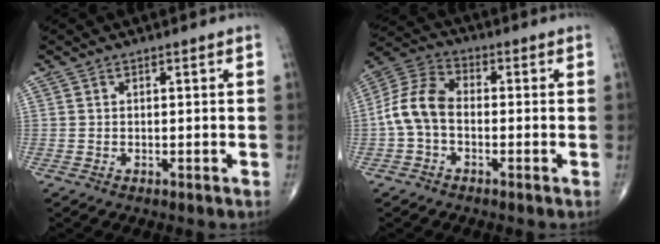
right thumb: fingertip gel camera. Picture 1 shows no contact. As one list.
[{"total": 8.8, "force": [-1.3, 5.7, 6.6], "torque": [-0.132, 0.028, -0.040]}]